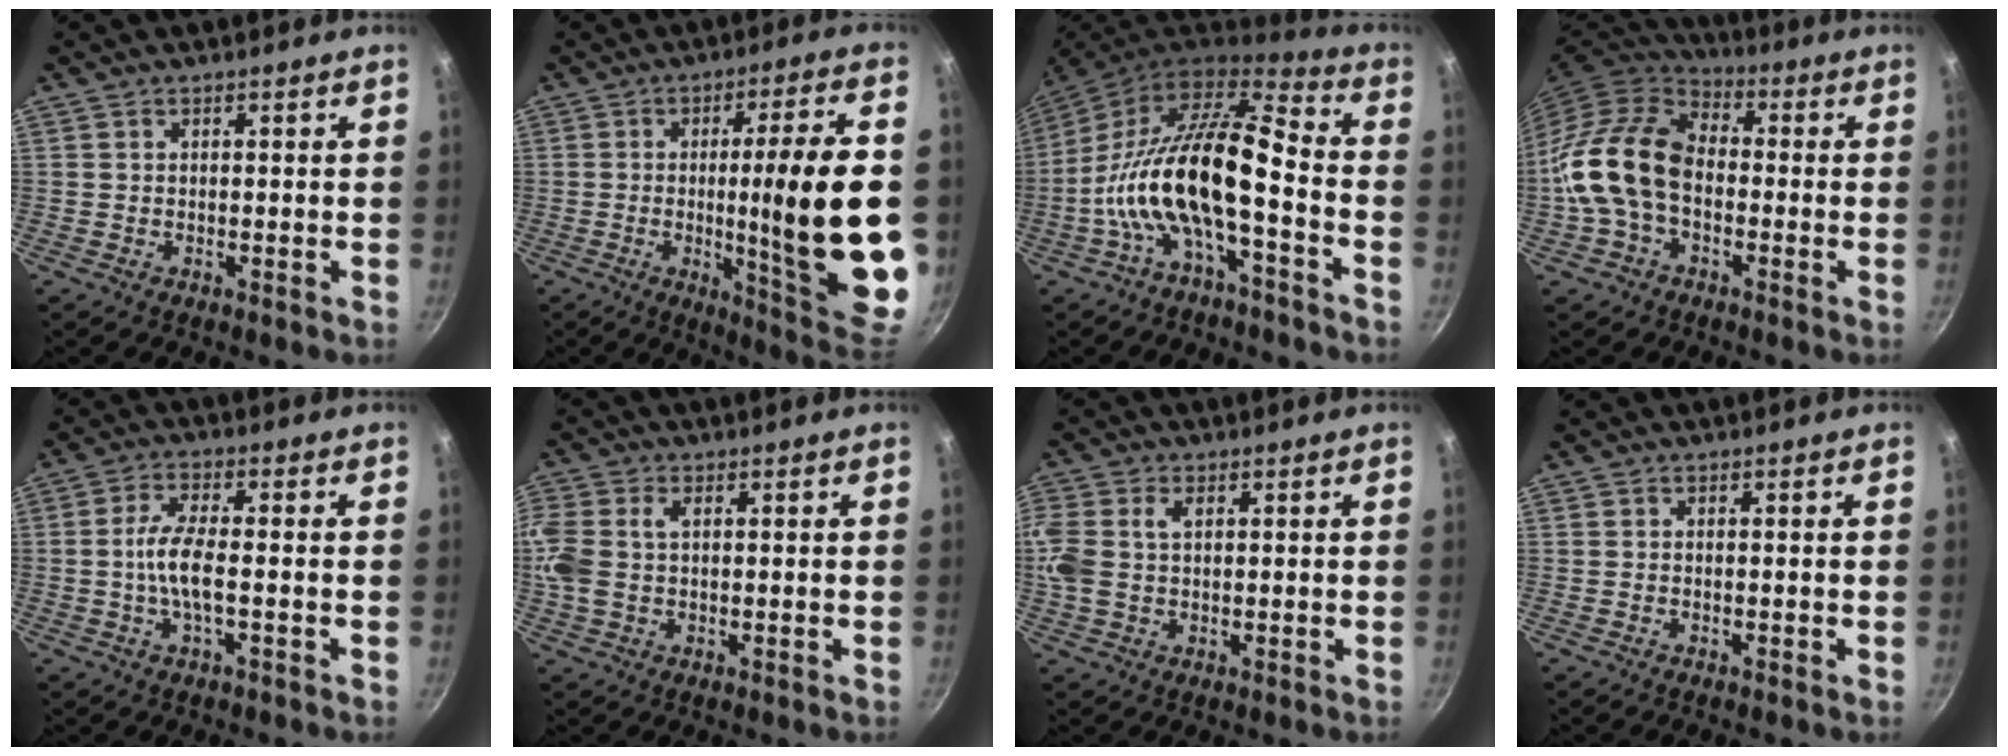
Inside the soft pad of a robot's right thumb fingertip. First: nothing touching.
{"total": 23.5, "force": [-2.0, 3.4, 23.1], "torque": [-0.319, -0.009, -0.019]}
{"total": 16.7, "force": [-4.5, 6.0, 14.9], "torque": [-0.283, 0.053, -0.098]}
{"total": 14.9, "force": [-1.9, 10.2, 10.7], "torque": [-0.179, 0.037, -0.053]}
{"total": 6.4, "force": [-1.1, 1.7, 6.1], "torque": [-0.130, 0.012, -0.030]}
{"total": 7.9, "force": [1.1, 5.2, 5.9], "torque": [-0.131, 0.012, 0.016]}
{"total": 7.7, "force": [1.4, 5.2, 5.6], "torque": [-0.123, 0.014, 0.022]}
{"total": 0.0}